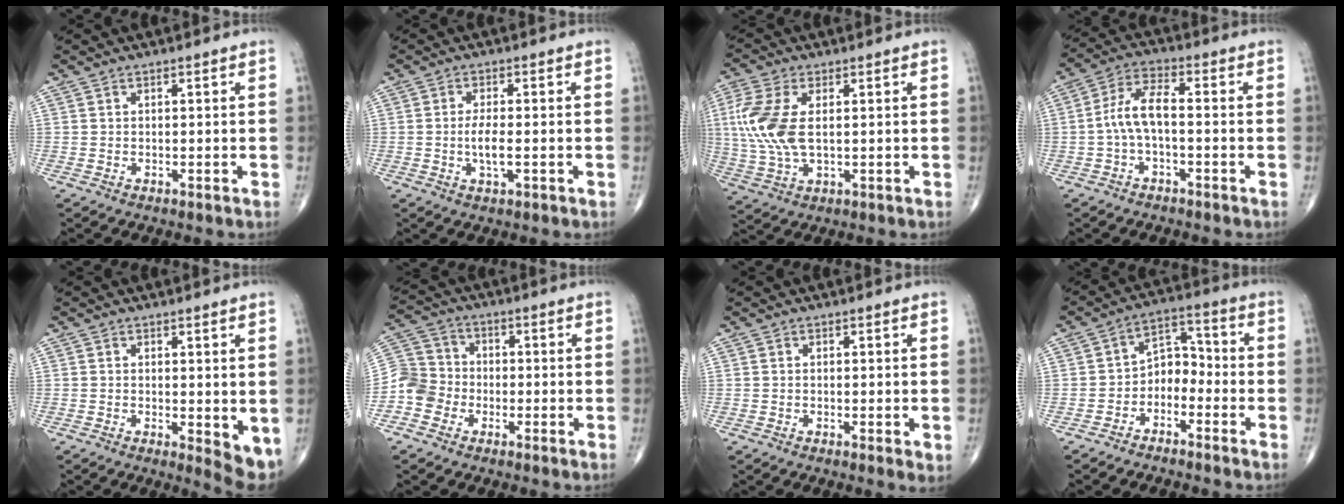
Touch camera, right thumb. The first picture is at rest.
{"total": 3.9, "force": [-0.7, 1.1, 3.6], "torque": [-0.073, -0.005, -0.015]}
{"total": 11.4, "force": [1.4, 5.9, 9.6], "torque": [-0.242, -0.001, 0.029]}
{"total": 6.9, "force": [-1.2, 2.7, 6.2], "torque": [-0.127, 0.032, -0.031]}
{"total": 5.3, "force": [-0.1, 1.8, 5.0], "torque": [-0.061, -0.016, 0.001]}
{"total": 7.4, "force": [-3.0, 6.5, 1.9], "torque": [-0.020, 0.029, -0.071]}
{"total": 1.9, "force": [-0.4, 0.3, 1.8], "torque": [-0.027, -0.009, -0.005]}
{"total": 6.5, "force": [-3.1, 4.4, 3.5], "torque": [-0.034, 0.049, -0.066]}